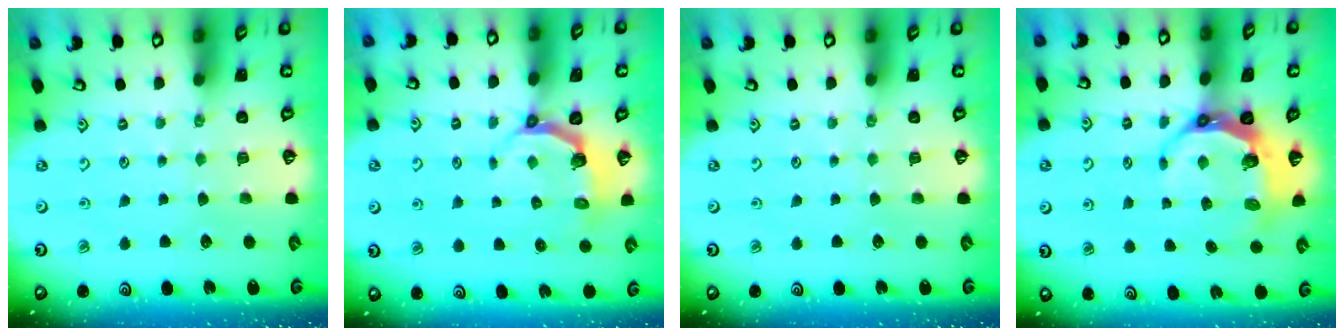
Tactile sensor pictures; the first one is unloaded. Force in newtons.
{"total": 4.3, "press": 2.9, "slide": 3.1}
{"total": 0.0}
{"total": 8.8, "press": 7.8, "slide": 3.9}